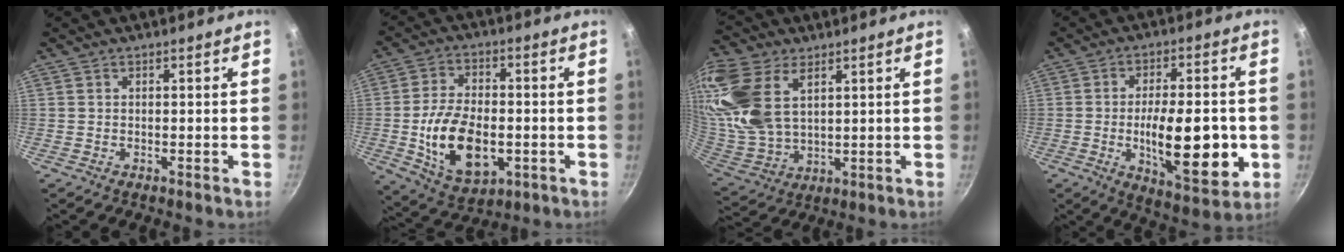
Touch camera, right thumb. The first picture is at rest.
{"total": 15.3, "force": [-2.7, 9.1, 12.0], "torque": [-0.202, 0.007, -0.036]}
{"total": 20.8, "force": [8.6, 12.6, 14.1], "torque": [-0.306, -0.010, 0.182]}
{"total": 18.1, "force": [-2.9, 7.4, 16.3], "torque": [-0.220, -0.006, -0.038]}